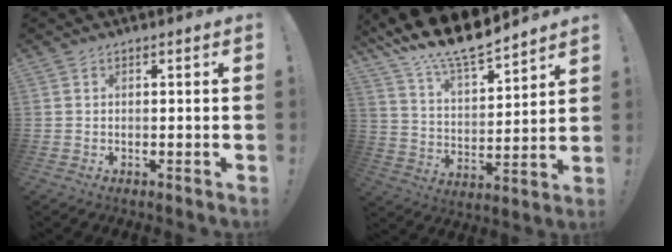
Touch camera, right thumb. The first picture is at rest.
{"total": 14.6, "force": [13.0, 3.7, 5.6], "torque": [-0.116, -0.104, 0.233]}